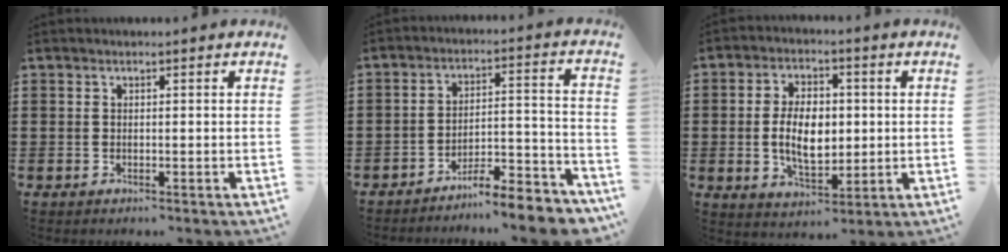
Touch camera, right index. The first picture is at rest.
{"total": 6.9, "force": [-6.7, 0.1, 1.8], "torque": [-0.020, 0.004, -0.129]}
{"total": 8.3, "force": [0.0, 4.8, 6.8], "torque": [-0.134, 0.002, -0.008]}